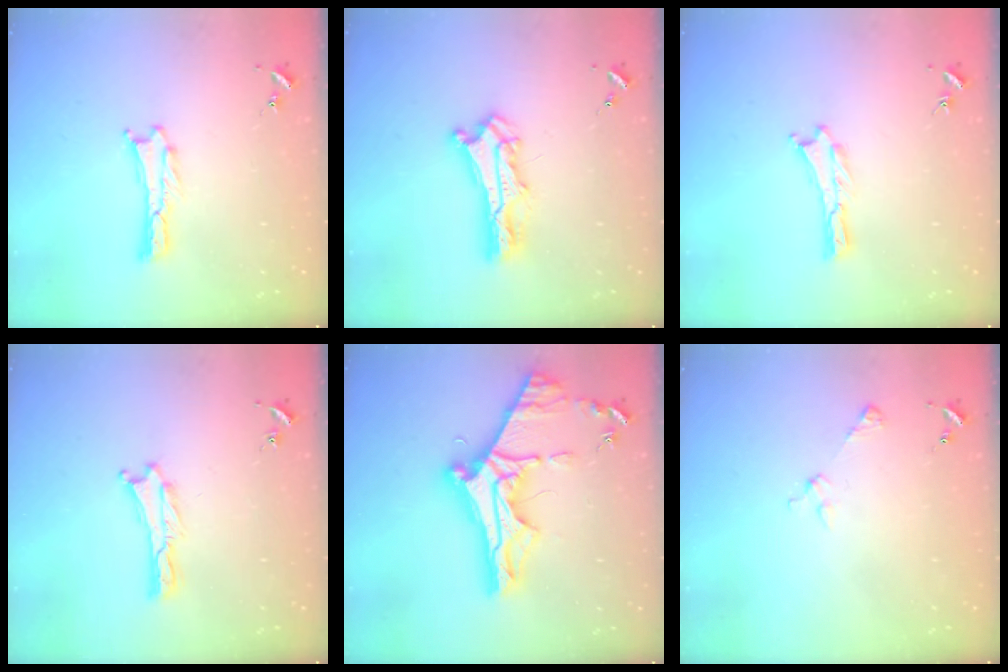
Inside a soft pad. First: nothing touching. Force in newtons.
{"total": 6.7, "press": 6.7, "slide": 0.5}
{"total": 0.0}
{"total": 0.0}
{"total": 11.8, "press": 11.7, "slide": 1.4}
{"total": 2.9, "press": 2.9, "slide": 0.3}